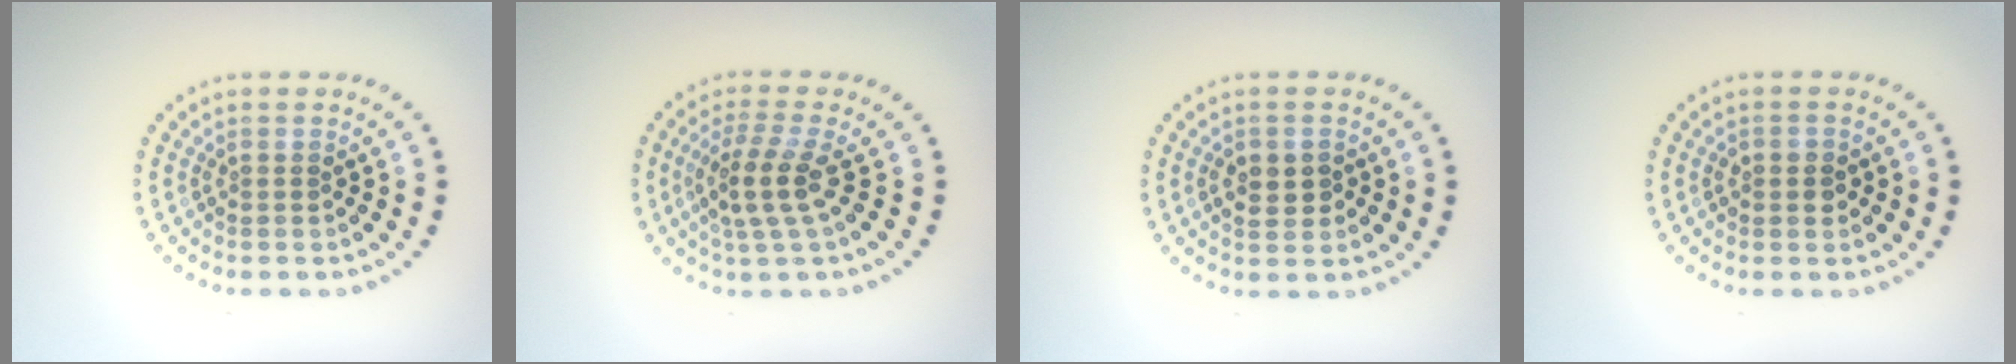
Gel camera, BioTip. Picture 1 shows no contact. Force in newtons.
{"total": 3.4, "press": 2.8, "slide": 1.9}
{"total": 2.3, "press": 2.3, "slide": 0.3}
{"total": 1.4, "press": 1.4, "slide": 0.4}